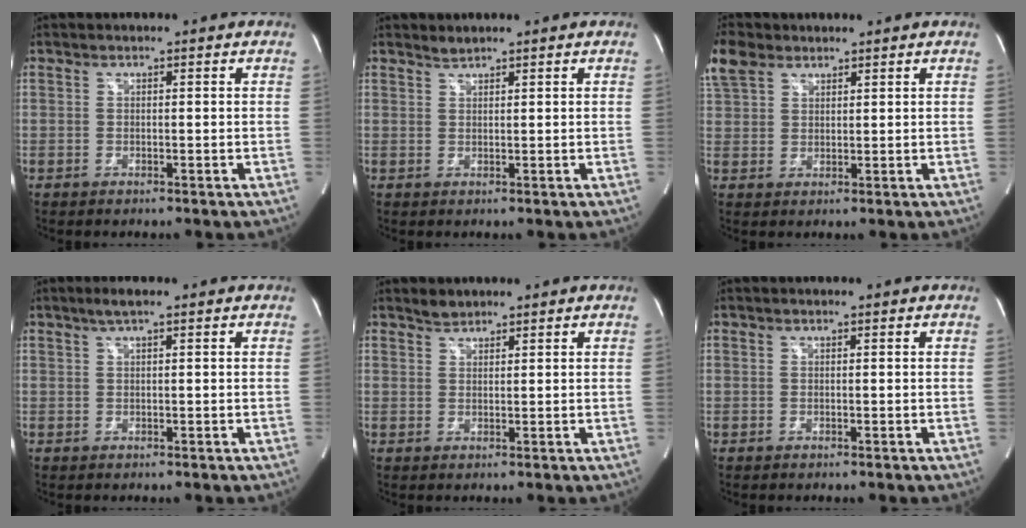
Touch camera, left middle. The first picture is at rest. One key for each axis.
{"total": 1.1, "fx": 1.1, "fy": -0.2, "fz": 0.0, "tx": -0.008, "ty": -0.001, "tz": 0.024}
{"total": 6.1, "fx": 4.2, "fy": 3.6, "fz": 2.6, "tx": -0.075, "ty": 0.023, "tz": 0.094}
{"total": 2.2, "fx": 1.4, "fy": 0.2, "fz": 1.8, "tx": -0.040, "ty": 0.010, "tz": 0.025}
{"total": 1.5, "fx": 1.4, "fy": 0.5, "fz": 0.1, "tx": -0.005, "ty": 0.000, "tz": 0.027}
{"total": 0.0}